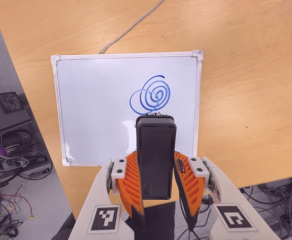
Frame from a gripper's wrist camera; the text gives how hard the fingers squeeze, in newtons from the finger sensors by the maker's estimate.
{"total": 5.1, "left": 3.5, "right": 6.8}